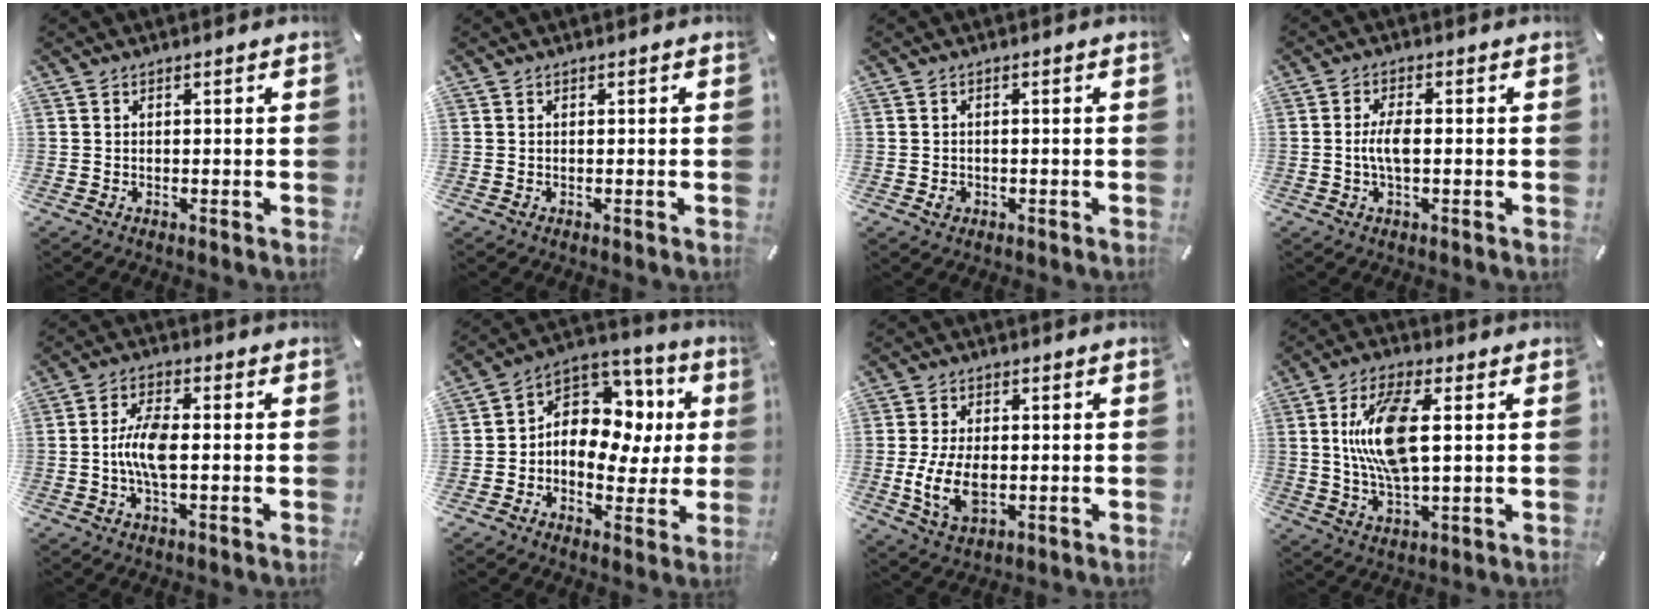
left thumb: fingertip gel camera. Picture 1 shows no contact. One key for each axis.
{"total": 0.0}
{"total": 1.5, "fx": -0.6, "fy": 1.3, "fz": 0.6, "tx": -0.011, "ty": 0.002, "tz": -0.010}
{"total": 4.5, "fx": -0.5, "fy": 1.7, "fz": 4.1, "tx": -0.089, "ty": -0.001, "tz": -0.013}
{"total": 7.6, "fx": -0.9, "fy": 3.1, "fz": 6.9, "tx": -0.147, "ty": 0.001, "tz": -0.020}
{"total": 13.0, "fx": 2.5, "fy": 10.5, "fz": 7.3, "tx": -0.107, "ty": -0.026, "tz": 0.051}
{"total": 9.4, "fx": -1.0, "fy": 5.8, "fz": 7.4, "tx": -0.153, "ty": -0.005, "tz": -0.016}
{"total": 14.3, "fx": 2.3, "fy": 6.0, "fz": 12.8, "tx": -0.270, "ty": -0.006, "tz": 0.032}